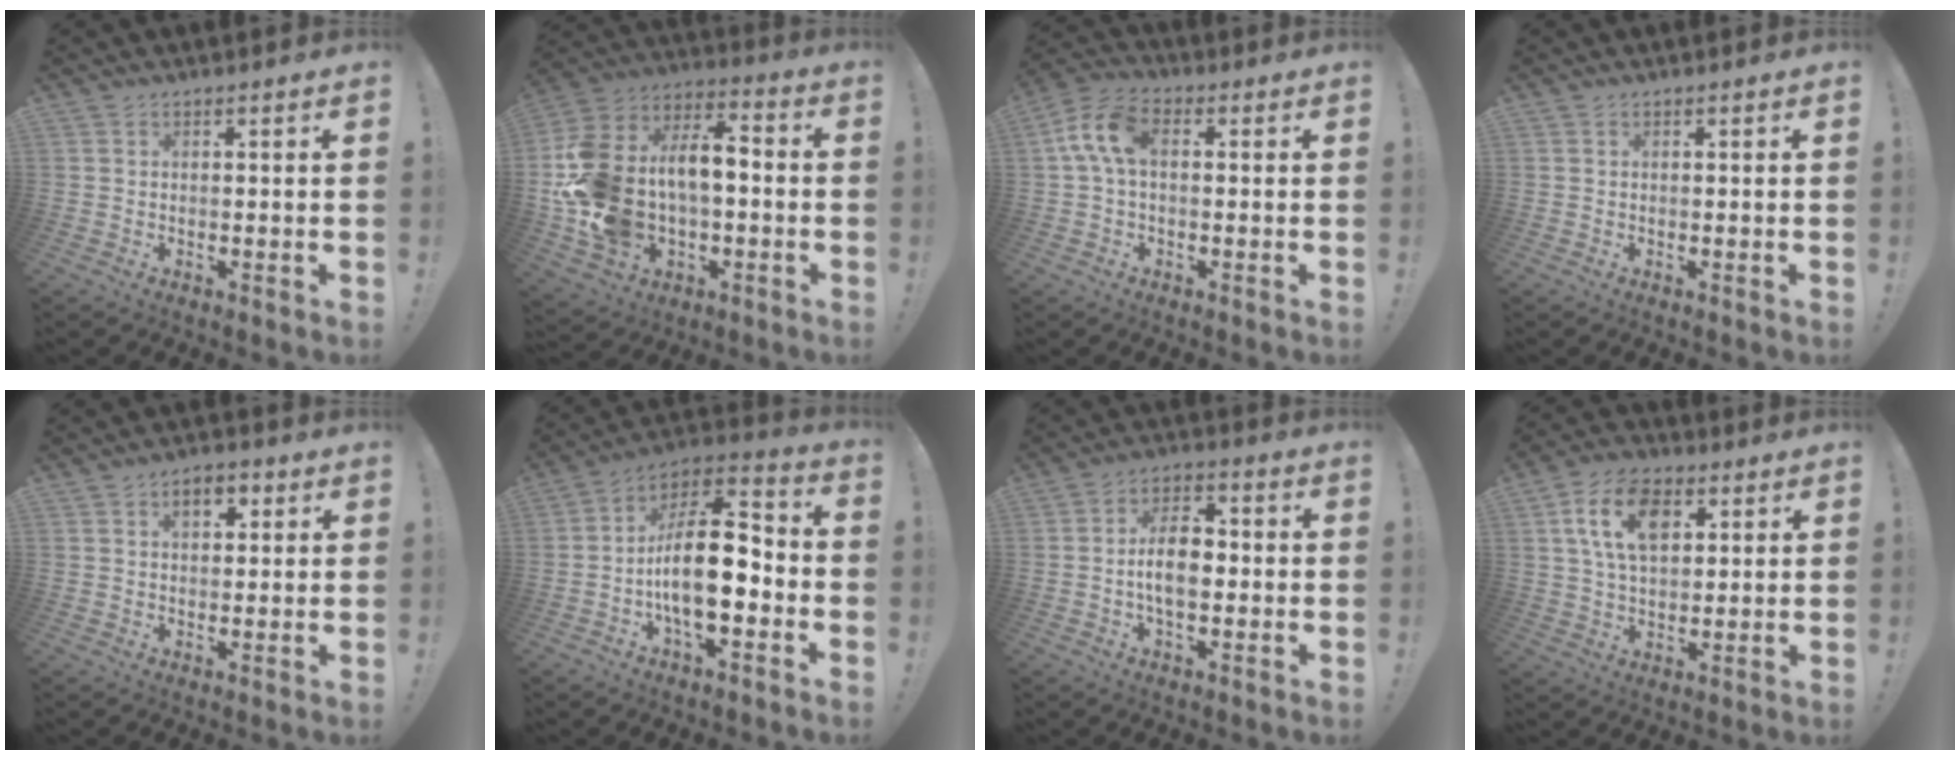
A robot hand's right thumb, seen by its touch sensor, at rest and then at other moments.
{"total": 19.0, "force": [-0.8, 13.4, 13.5], "torque": [-0.280, 0.005, -0.005]}
{"total": 9.5, "force": [1.1, 5.5, 7.7], "torque": [-0.163, 0.015, 0.026]}
{"total": 0.0}
{"total": 5.2, "force": [2.0, 3.3, 3.6], "torque": [-0.046, 0.002, 0.030]}
{"total": 18.3, "force": [-3.4, 8.4, 16.0], "torque": [-0.279, 0.016, -0.055]}
{"total": 10.1, "force": [-1.3, 5.6, 8.2], "torque": [-0.139, 0.008, -0.026]}
{"total": 14.1, "force": [5.0, 9.0, 9.7], "torque": [-0.167, 0.005, 0.092]}